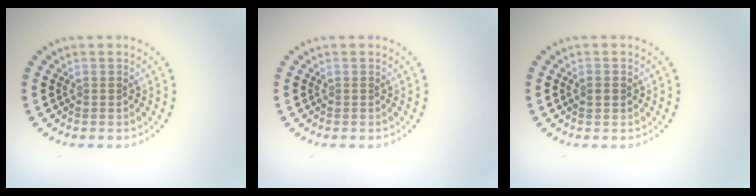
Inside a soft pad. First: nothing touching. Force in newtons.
{"total": 0.0}
{"total": 1.2, "press": 1.1, "slide": 0.1}